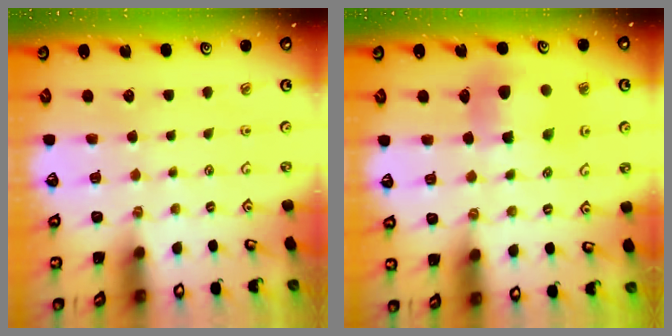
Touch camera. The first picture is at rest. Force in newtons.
{"total": 8.8, "press": 8.7, "slide": 0.6}